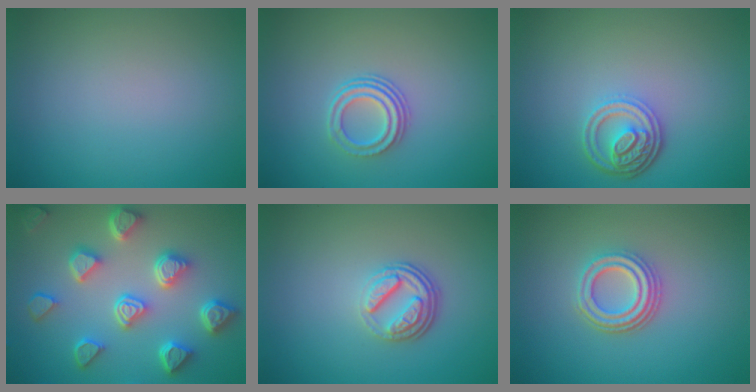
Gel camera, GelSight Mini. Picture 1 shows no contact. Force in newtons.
{"total": 3.0, "press": 2.2, "slide": 2.0}
{"total": 3.9, "press": 3.1, "slide": 2.4}
{"total": 7.2, "press": 5.8, "slide": 4.2}
{"total": 3.7, "press": 2.7, "slide": 2.6}
{"total": 3.8, "press": 3.1, "slide": 2.2}